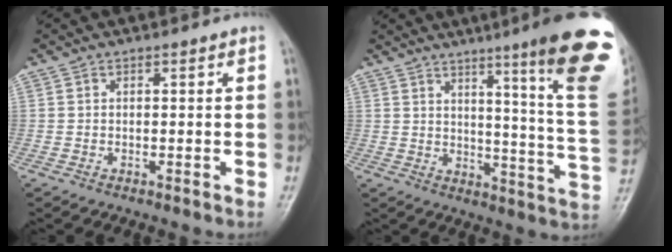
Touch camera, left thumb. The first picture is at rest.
{"total": 20.8, "force": [11.7, 0.7, 17.2], "torque": [-0.200, -0.072, 0.146]}